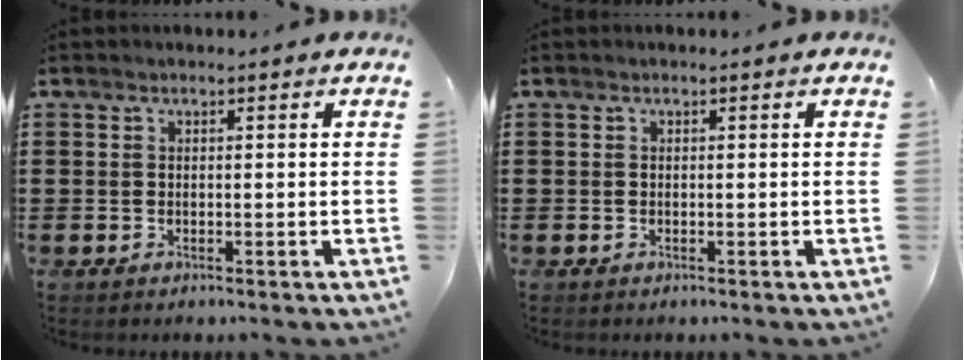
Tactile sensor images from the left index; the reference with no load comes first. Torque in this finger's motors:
{"motor_torque": [0.00, 0.00, 0.00, -0.01]}